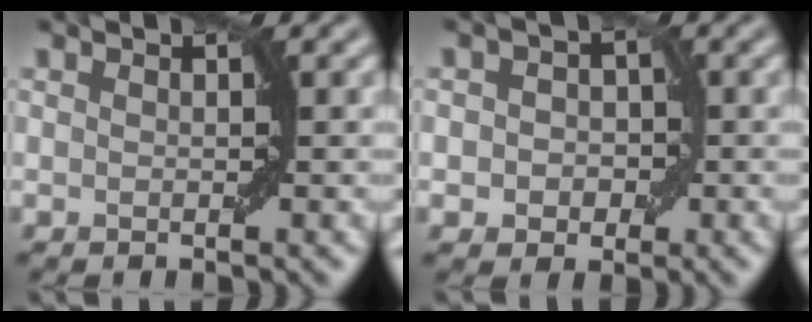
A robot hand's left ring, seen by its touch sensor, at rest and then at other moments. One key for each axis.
{"total": 2.6, "fx": -0.2, "fy": 2.3, "fz": 1.3, "tx": -0.002, "ty": 0.000, "tz": -0.012}